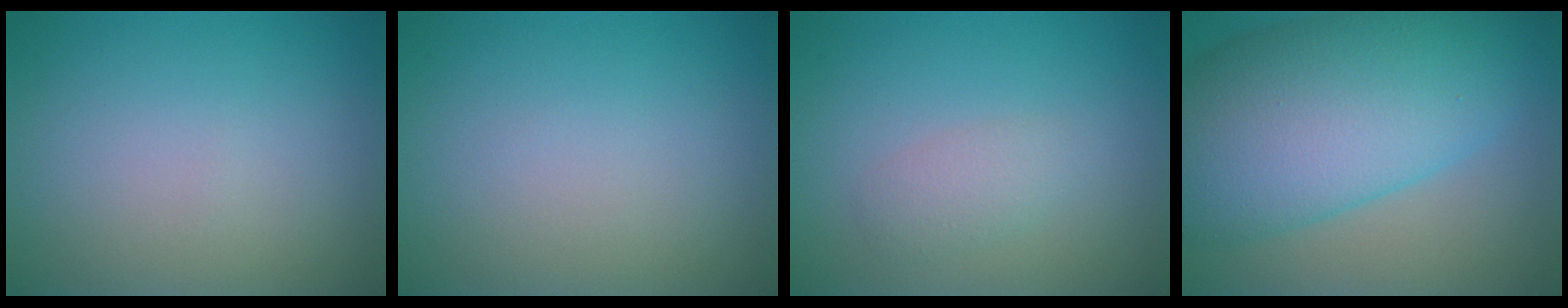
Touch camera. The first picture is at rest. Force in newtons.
{"total": 0.0}
{"total": 1.8, "press": 1.8, "slide": 0.0}
{"total": 13.2, "press": 13.2, "slide": 0.4}